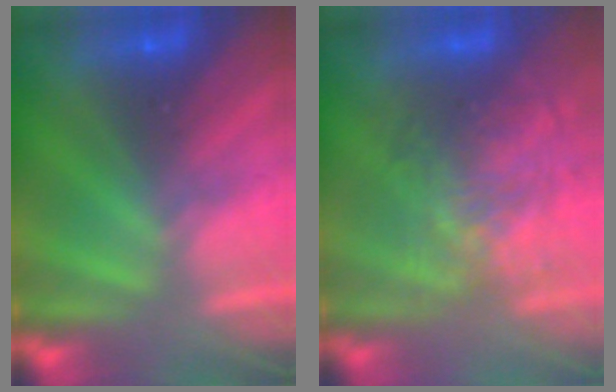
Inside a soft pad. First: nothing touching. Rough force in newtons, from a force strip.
{"total": 3.8}